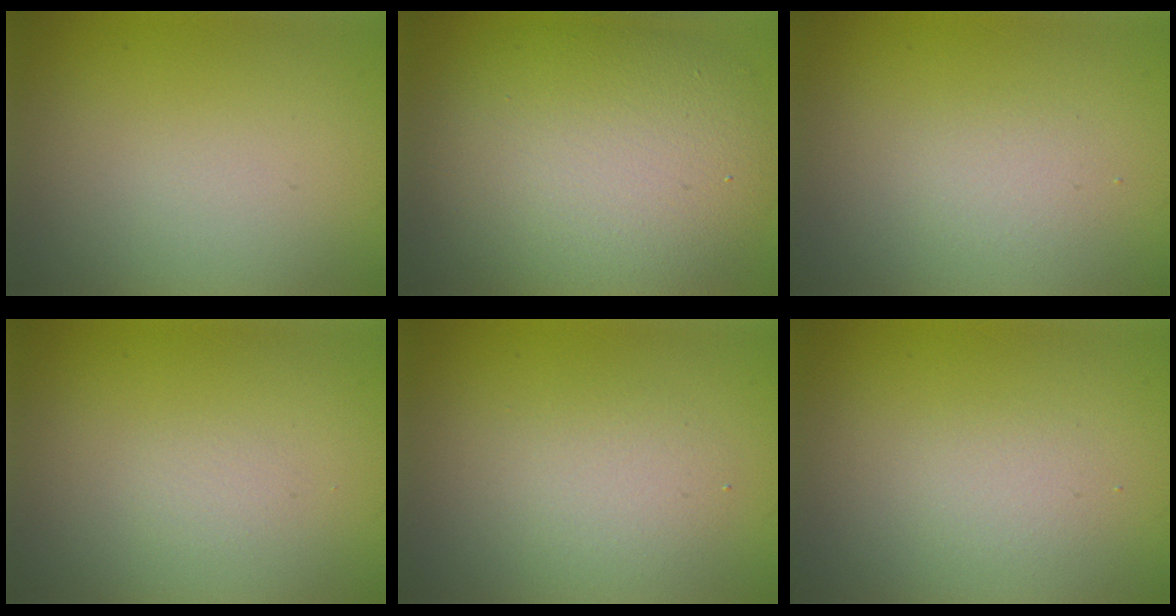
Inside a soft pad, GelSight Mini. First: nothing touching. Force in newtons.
{"total": 11.3, "press": 11.3, "slide": 0.8}
{"total": 1.4, "press": 1.4, "slide": 0.0}
{"total": 0.6, "press": 0.6, "slide": 0.0}
{"total": 2.5, "press": 2.5, "slide": 0.2}
{"total": 1.4, "press": 1.4, "slide": 0.0}